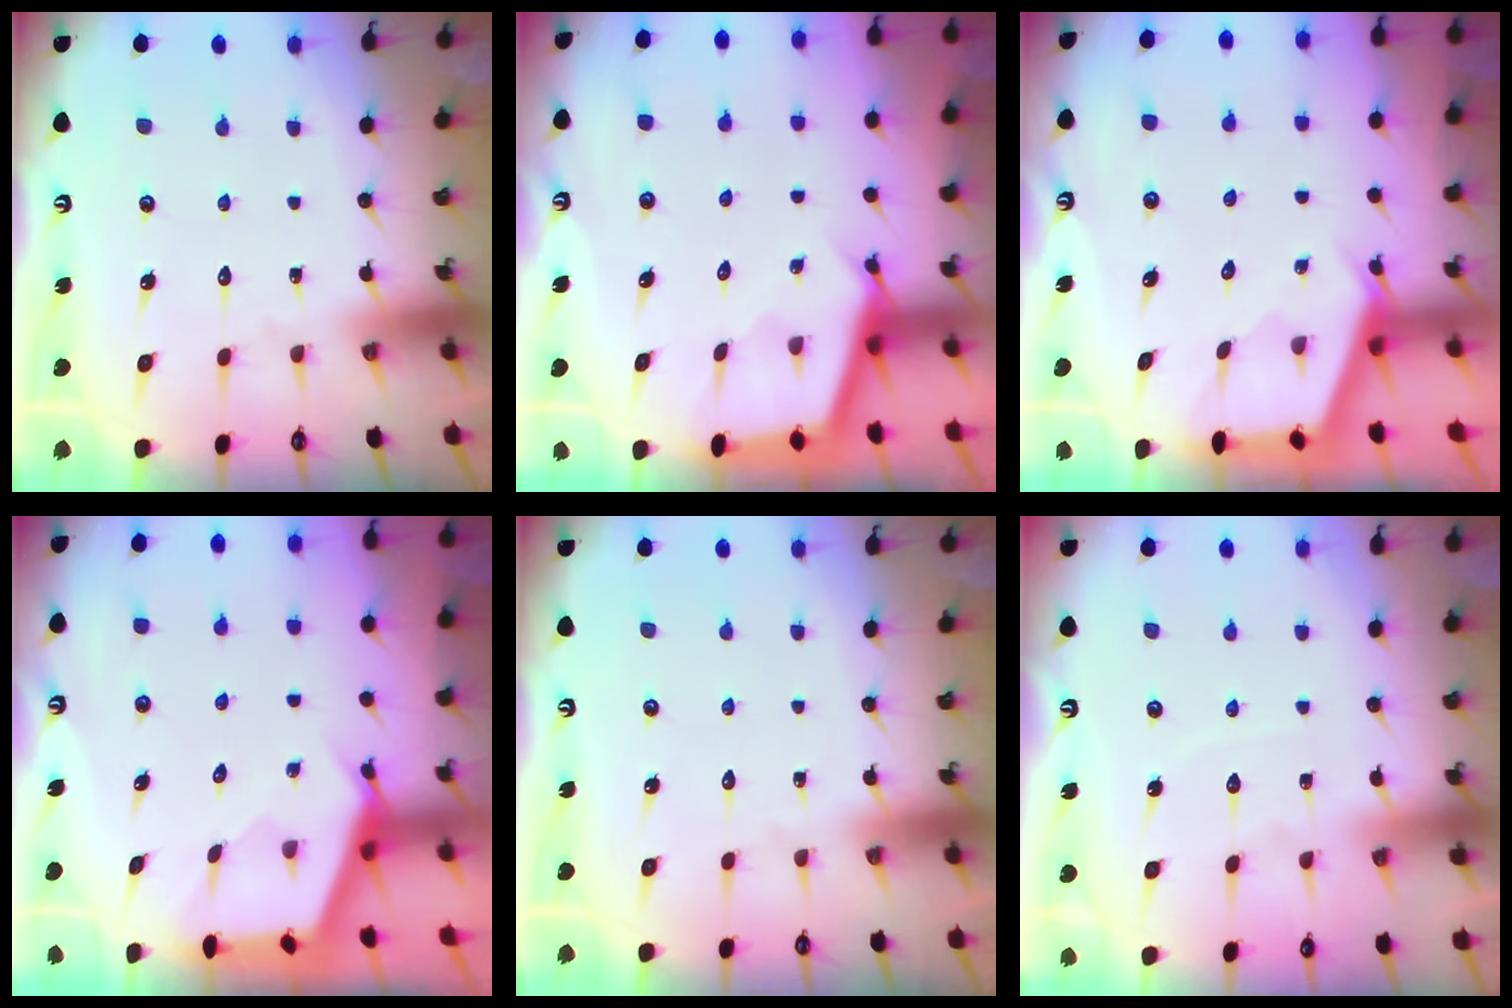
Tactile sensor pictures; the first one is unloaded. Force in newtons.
{"total": 3.1, "press": 3.1, "slide": 0.2}
{"total": 2.7, "press": 2.7, "slide": 0.3}
{"total": 2.7, "press": 2.7, "slide": 0.3}
{"total": 0.0}
{"total": 3.6, "press": 3.6, "slide": 0.6}